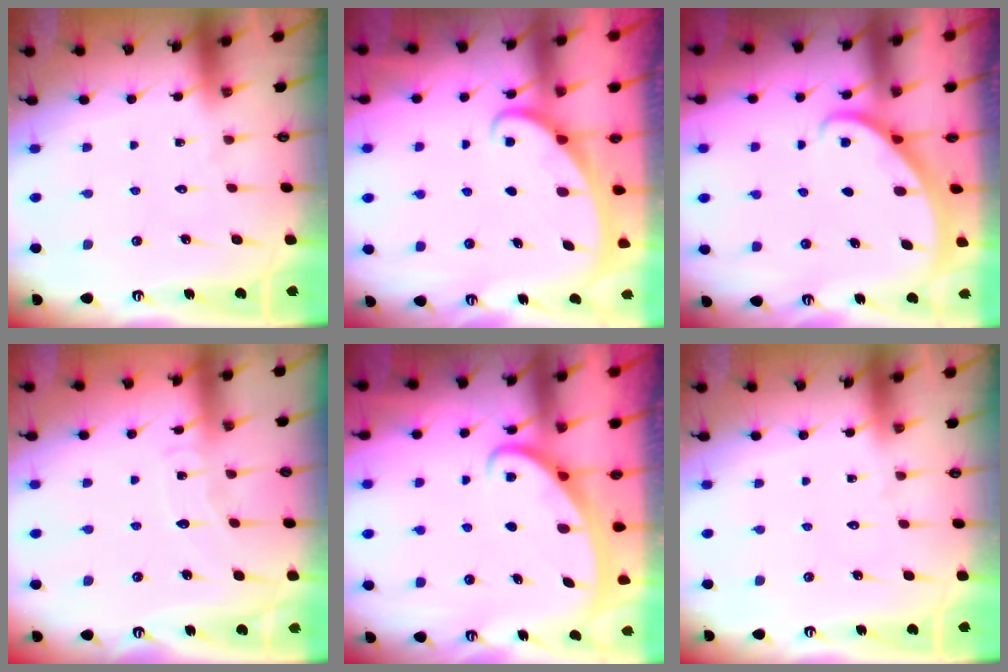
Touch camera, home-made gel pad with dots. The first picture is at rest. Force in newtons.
{"total": 2.1, "press": 2.1, "slide": 0.1}
{"total": 2.1, "press": 2.1, "slide": 0.2}
{"total": 5.6, "press": 5.5, "slide": 0.6}
{"total": 2.5, "press": 2.5, "slide": 0.3}
{"total": 0.0}